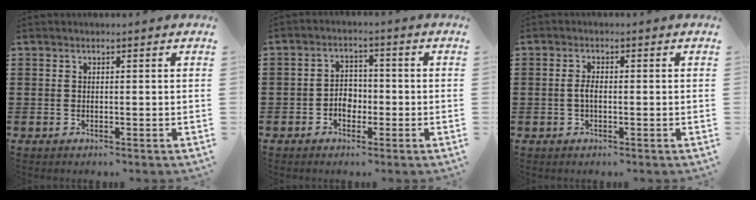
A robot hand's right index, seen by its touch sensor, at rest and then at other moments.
{"total": 3.5, "force": [-1.3, 2.6, 2.0], "torque": [-0.042, 0.006, -0.025]}
{"total": 1.9, "force": [-0.5, 0.7, 1.7], "torque": [-0.041, -0.003, -0.011]}